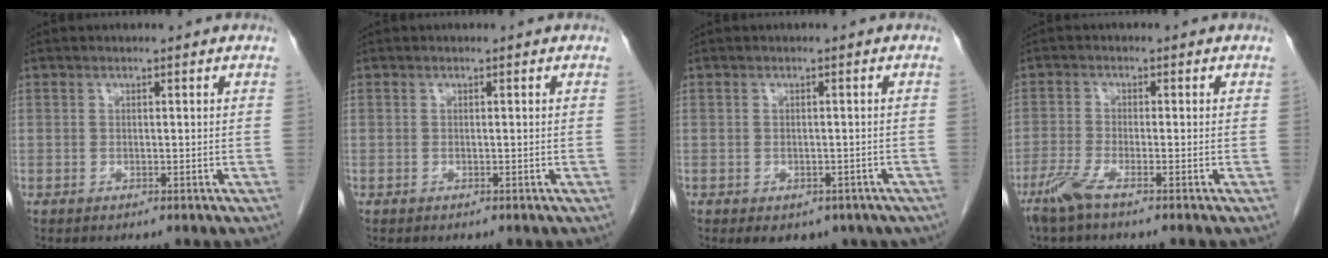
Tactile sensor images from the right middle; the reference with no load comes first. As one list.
[{"total": 0.0}, {"total": 8.4, "force": [-5.7, 5.0, 3.7], "torque": [-0.039, 0.002, -0.064]}, {"total": 3.8, "force": [-2.7, -0.1, 2.7], "torque": [-0.063, -0.011, -0.063]}]